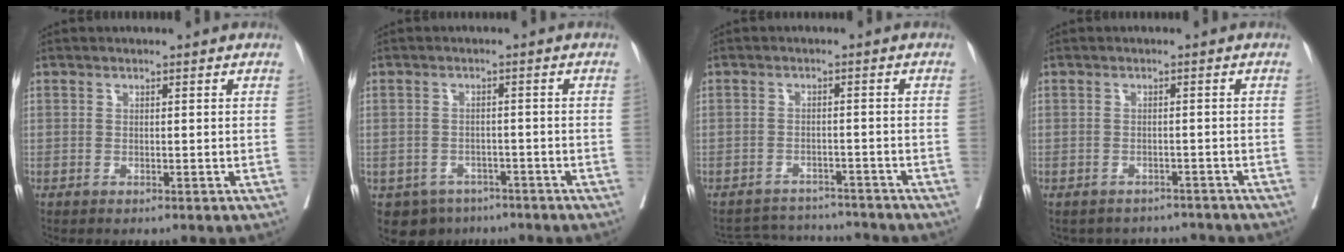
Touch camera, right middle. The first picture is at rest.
{"total": 5.9, "force": [-4.1, 4.1, 0.9], "torque": [-0.008, 0.007, -0.056]}
{"total": 7.8, "force": [-7.7, 1.3, 0.2], "torque": [-0.001, 0.010, -0.109]}
{"total": 6.7, "force": [-6.3, 2.4, 0.0], "torque": [0.004, 0.019, -0.072]}